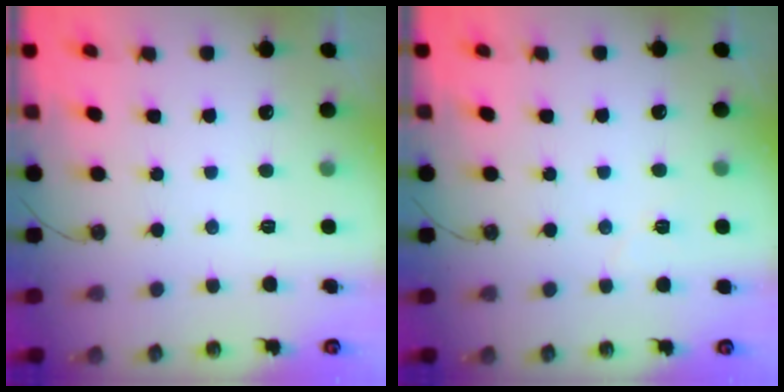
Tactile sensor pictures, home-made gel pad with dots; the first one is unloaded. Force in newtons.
{"total": 4.6, "press": 4.5, "slide": 0.9}